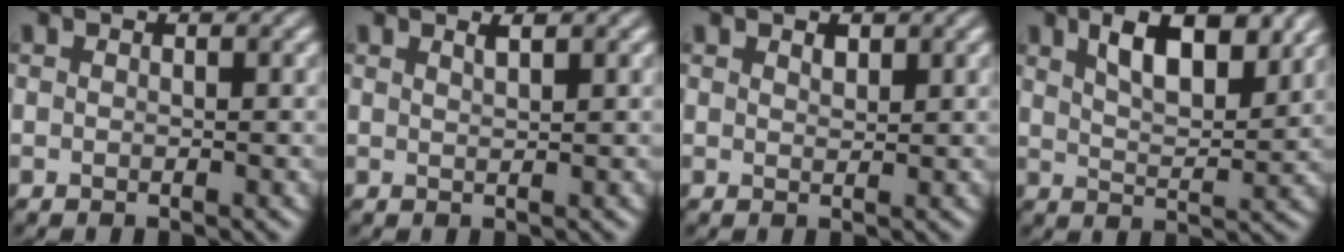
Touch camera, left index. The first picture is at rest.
{"total": 1.1, "force": [0.7, 0.3, 0.7], "torque": [-0.006, 0.002, 0.011]}
{"total": 0.9, "force": [0.7, 0.4, 0.4], "torque": [-0.008, -0.002, 0.013]}
{"total": 6.3, "force": [3.6, 2.4, 4.6], "torque": [-0.077, 0.001, 0.059]}